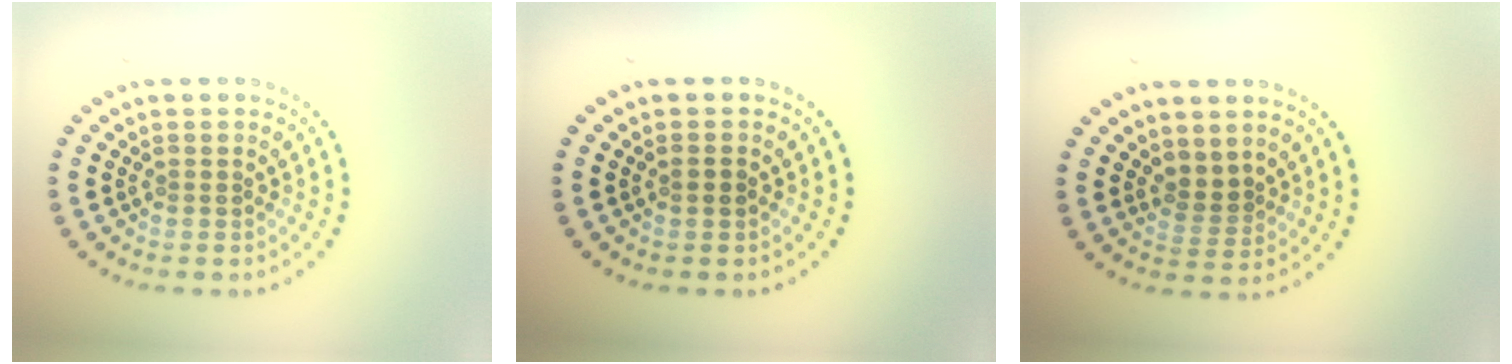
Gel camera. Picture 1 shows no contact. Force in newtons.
{"total": 0.8, "press": 0.7, "slide": 0.4}
{"total": 1.8, "press": 1.4, "slide": 1.1}